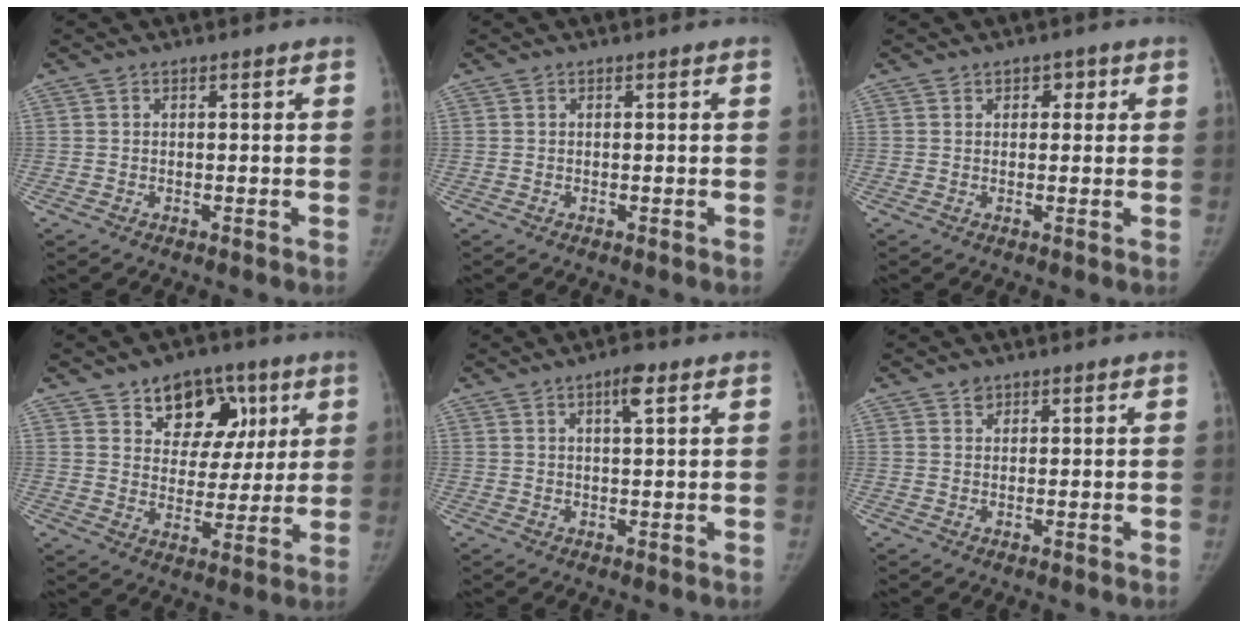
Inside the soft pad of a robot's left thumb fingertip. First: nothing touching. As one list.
[{"total": 0.0}, {"total": 2.1, "force": [0.9, 1.6, 0.9], "torque": [0.014, -0.006, 0.007]}, {"total": 13.2, "force": [6.9, 9.3, 6.3], "torque": [-0.030, -0.029, 0.104]}, {"total": 3.5, "force": [1.8, 0.9, 2.8], "torque": [-0.037, -0.009, 0.028]}, {"total": 1.8, "force": [1.2, 1.2, 0.4], "torque": [0.007, -0.007, 0.018]}]